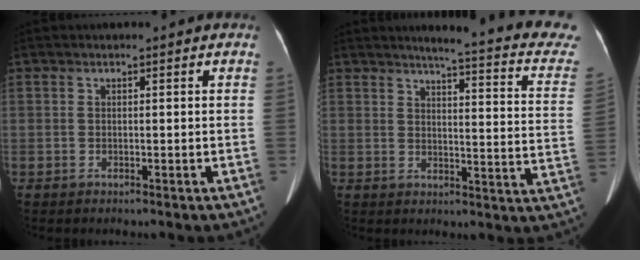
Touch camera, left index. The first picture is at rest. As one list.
[{"total": 18.4, "force": [16.8, 0.7, 7.5], "torque": [-0.083, -0.083, 0.170]}]